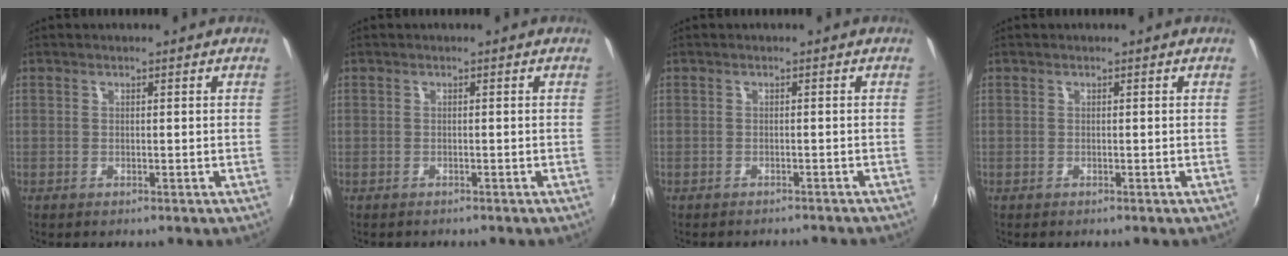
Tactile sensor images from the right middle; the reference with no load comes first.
{"total": 0.8, "force": [-0.6, 0.4, 0.0], "torque": [-0.004, -0.001, -0.011]}
{"total": 4.0, "force": [-3.7, 1.1, 1.2], "torque": [-0.027, -0.011, -0.050]}
{"total": 0.0}